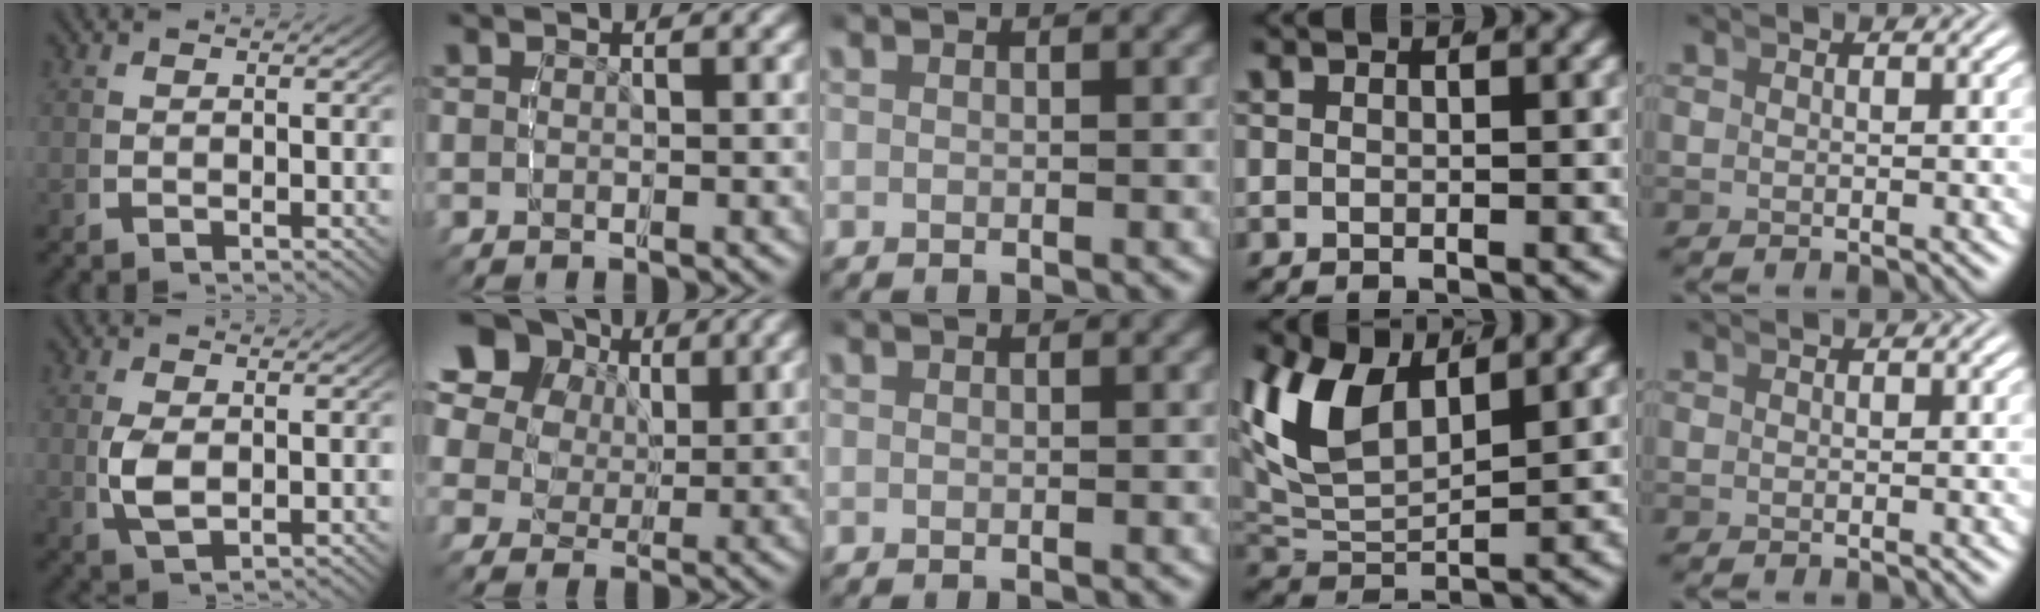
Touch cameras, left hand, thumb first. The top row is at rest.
{"thumb": {"total": 3.1, "force": [0.3, 1.8, 2.5], "torque": [-0.068, -0.011, 0.020]}, "index": {"total": 13.0, "force": [5.5, 10.0, 6.2], "torque": [-0.121, 0.011, 0.077]}, "ring": {"total": 7.0, "force": [2.5, 4.3, 5.0], "torque": [-0.128, -0.015, 0.055]}}